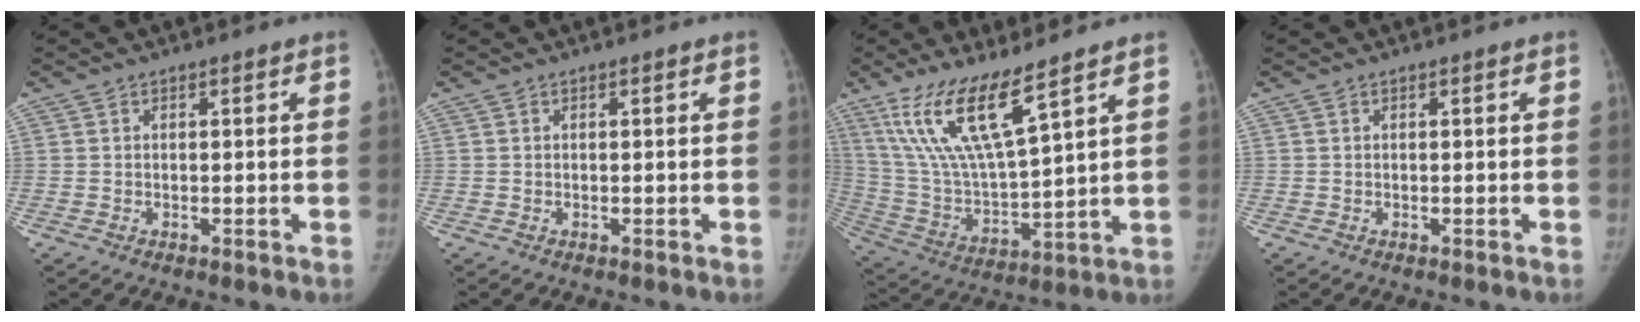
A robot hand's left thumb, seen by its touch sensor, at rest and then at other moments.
{"total": 0.0}
{"total": 16.1, "force": [9.9, 3.2, 12.3], "torque": [-0.245, -0.054, 0.209]}
{"total": 0.0}